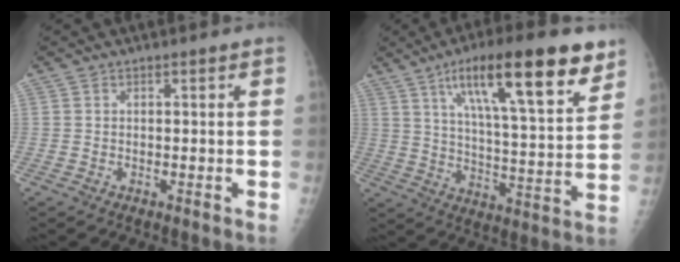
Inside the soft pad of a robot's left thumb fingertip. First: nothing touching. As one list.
[{"total": 22.0, "force": [12.6, 5.4, 17.2], "torque": [-0.245, -0.036, 0.203]}]